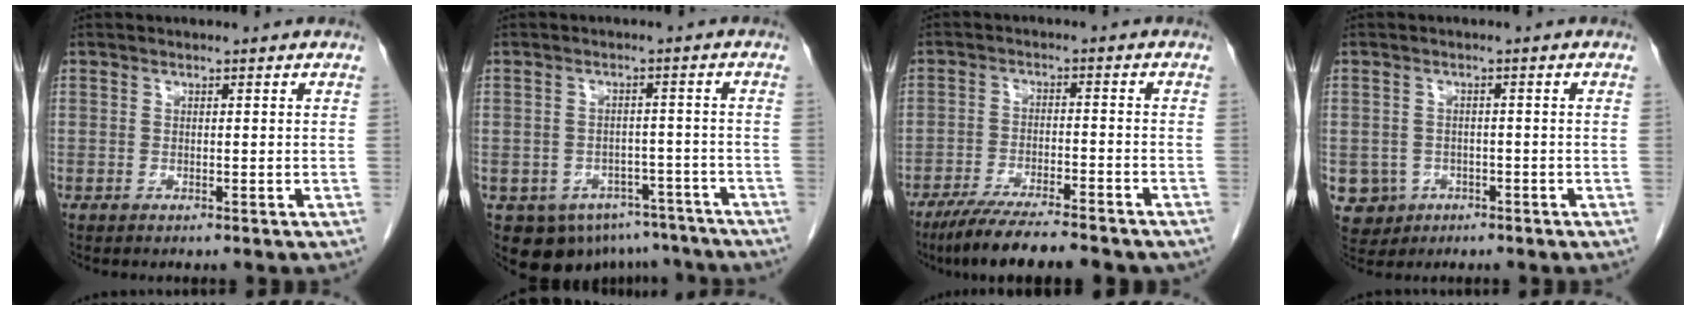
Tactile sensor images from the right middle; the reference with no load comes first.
{"total": 11.4, "force": [-8.0, 7.3, 3.3], "torque": [-0.047, 0.012, -0.094]}
{"total": 13.0, "force": [-10.8, 1.7, 7.0], "torque": [-0.110, -0.024, -0.166]}
{"total": 4.9, "force": [-1.9, 4.5, 0.5], "torque": [-0.014, 0.006, -0.025]}